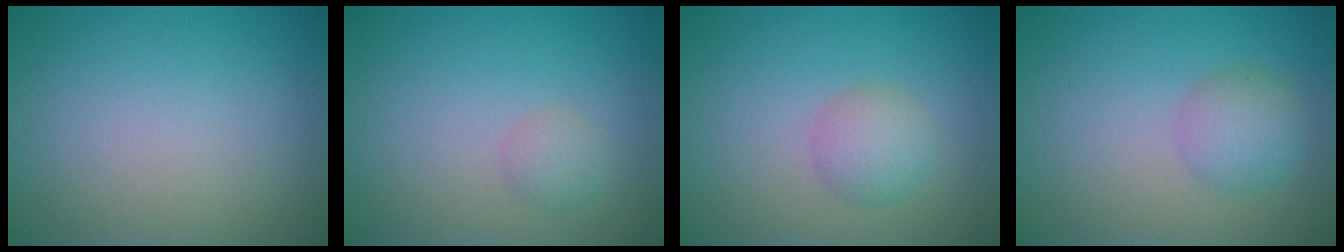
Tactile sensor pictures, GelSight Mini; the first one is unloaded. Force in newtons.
{"total": 1.3, "press": 1.3, "slide": 0.1}
{"total": 2.5, "press": 2.5, "slide": 0.1}
{"total": 2.8, "press": 2.8, "slide": 0.1}